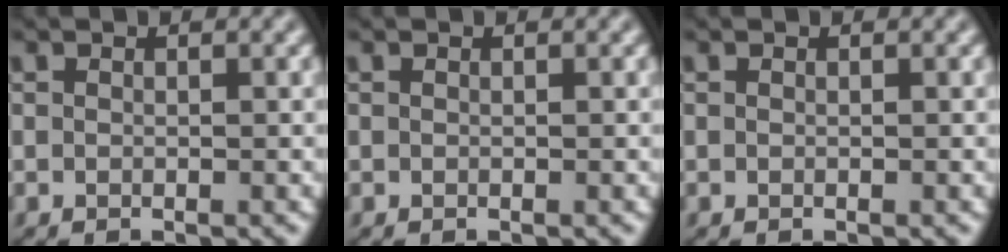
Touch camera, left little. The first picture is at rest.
{"total": 0.0}
{"total": 0.0}